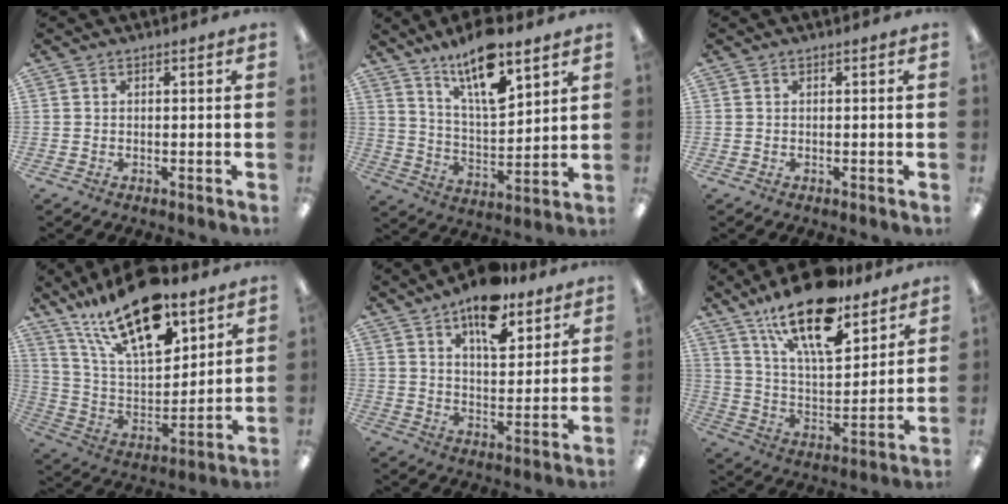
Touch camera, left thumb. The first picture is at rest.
{"total": 14.8, "force": [10.8, 4.2, 9.2], "torque": [-0.162, -0.057, 0.182]}
{"total": 0.0}
{"total": 23.0, "force": [15.6, 8.9, 14.4], "torque": [-0.280, -0.083, 0.269]}
{"total": 13.2, "force": [9.2, 6.1, 7.3], "torque": [-0.094, -0.050, 0.157]}
{"total": 20.4, "force": [14.4, 7.4, 12.4], "torque": [-0.205, -0.084, 0.244]}